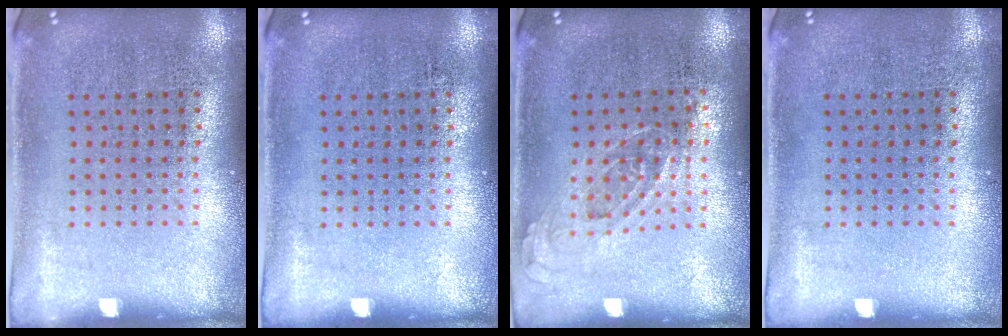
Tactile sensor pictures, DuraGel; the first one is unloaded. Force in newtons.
{"total": 0.0}
{"total": 0.8, "press": 0.8, "slide": 0.3}
{"total": 0.0}